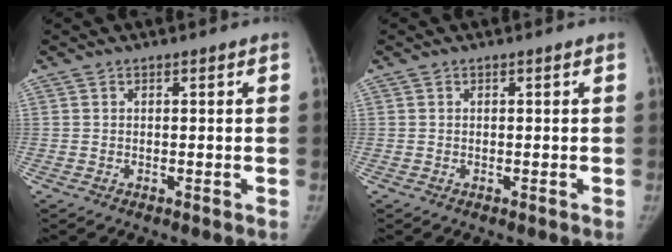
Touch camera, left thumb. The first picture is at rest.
{"total": 0.0}